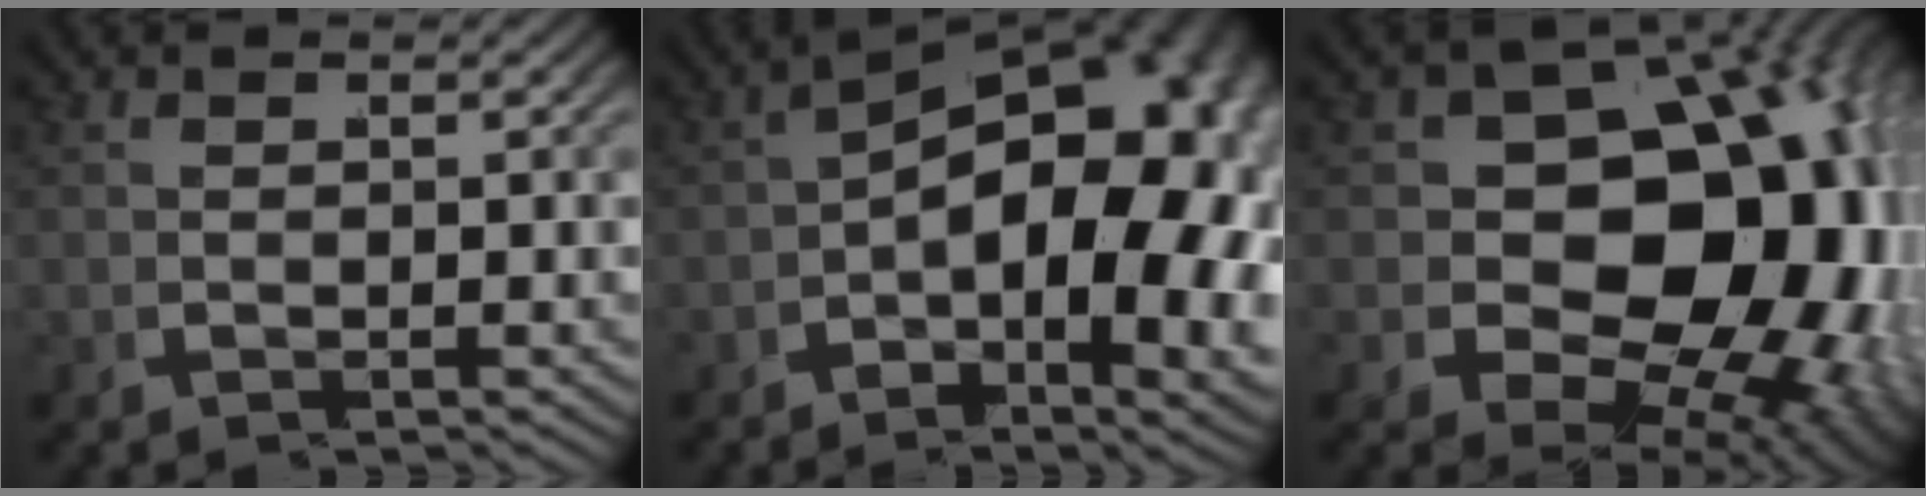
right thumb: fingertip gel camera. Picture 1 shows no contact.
{"total": 20.0, "force": [-0.6, 12.5, 15.5], "torque": [-0.201, -0.022, -0.010]}
{"total": 25.0, "force": [-0.3, 17.0, 18.4], "torque": [-0.285, -0.066, 0.021]}